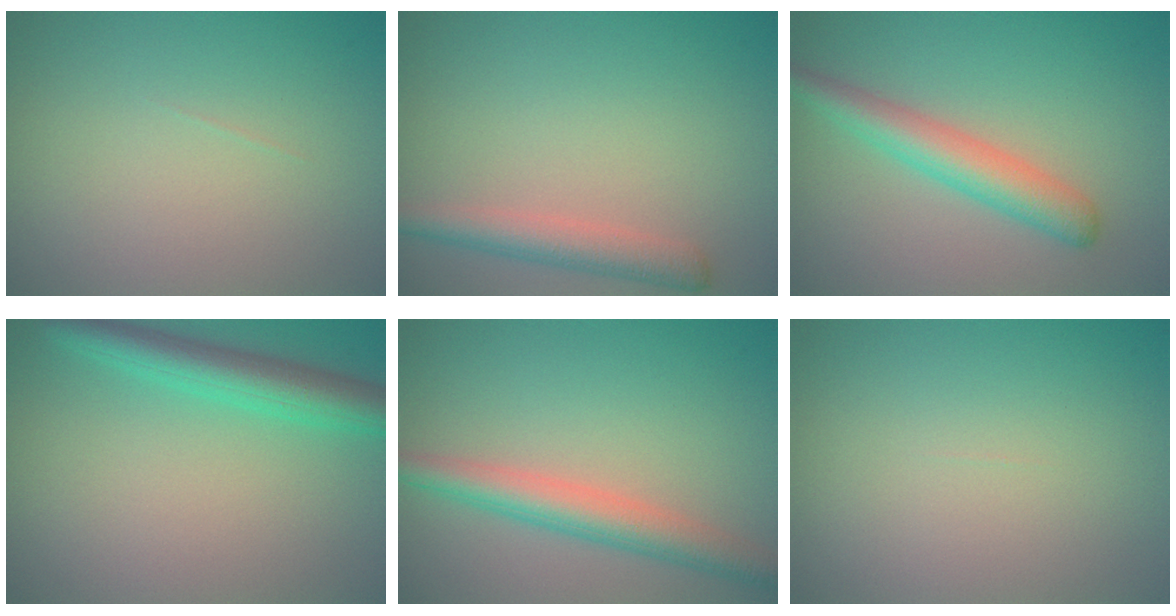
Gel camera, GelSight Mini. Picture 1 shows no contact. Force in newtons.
{"total": 3.0, "press": 3.0, "slide": 0.2}
{"total": 4.0, "press": 4.0, "slide": 0.1}
{"total": 4.3, "press": 4.3, "slide": 0.2}
{"total": 4.2, "press": 4.2, "slide": 0.2}
{"total": 0.0}